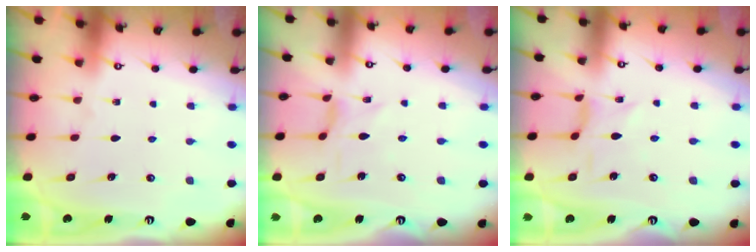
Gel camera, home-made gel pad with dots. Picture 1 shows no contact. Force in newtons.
{"total": 0.0}
{"total": 0.6, "press": 0.6, "slide": 0.2}